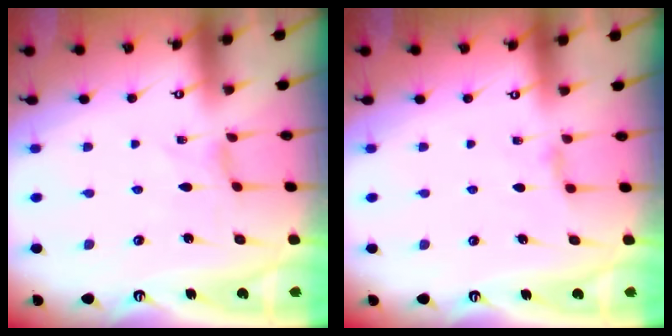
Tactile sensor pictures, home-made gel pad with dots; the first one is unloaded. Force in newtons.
{"total": 2.4, "press": 2.3, "slide": 0.4}